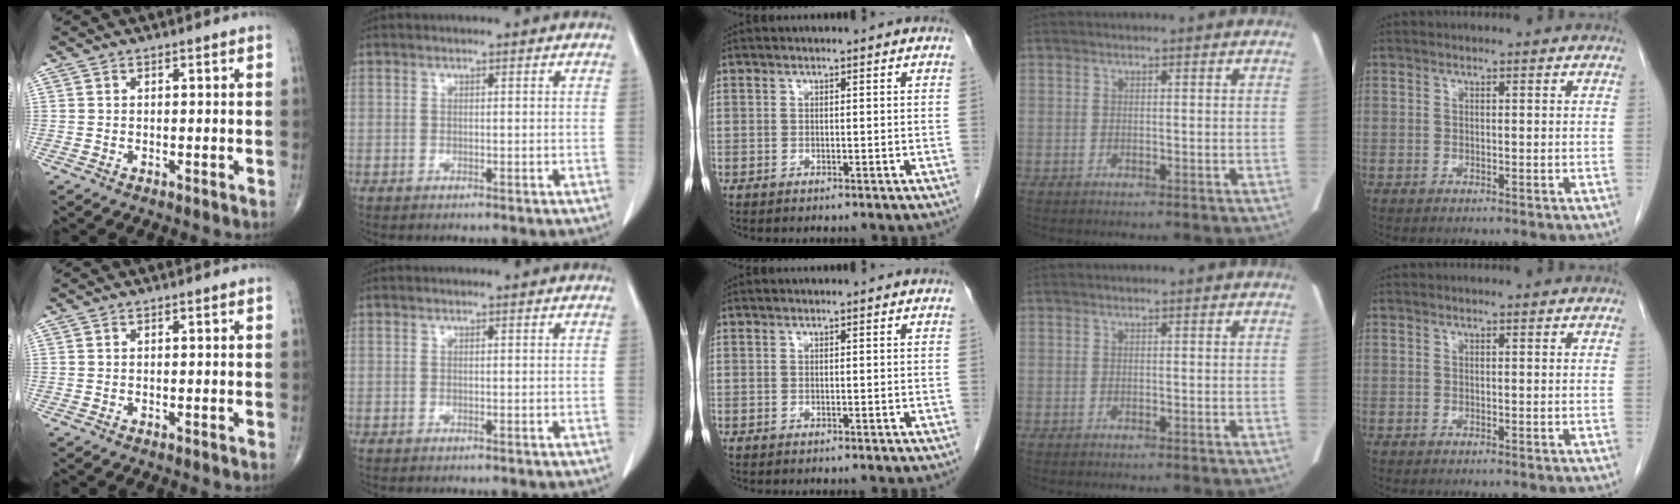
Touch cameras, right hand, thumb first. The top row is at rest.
{}